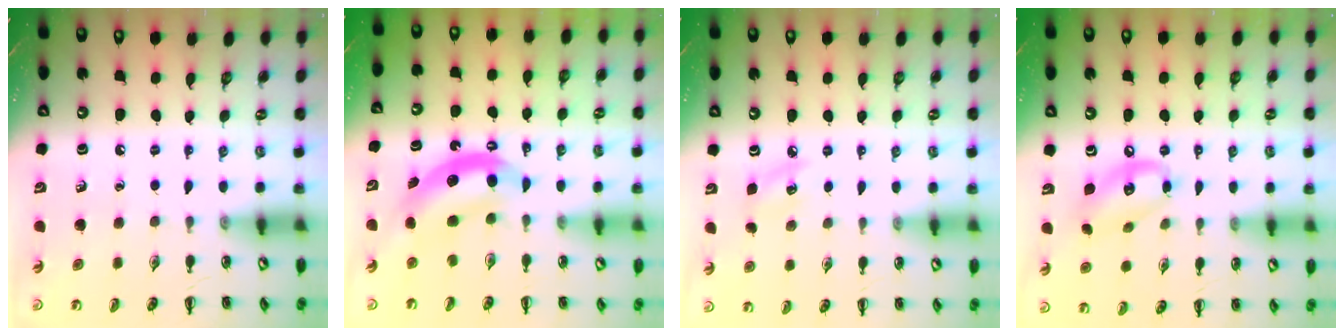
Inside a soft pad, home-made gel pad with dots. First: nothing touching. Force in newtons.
{"total": 6.8, "press": 6.7, "slide": 1.1}
{"total": 6.0, "press": 5.7, "slide": 1.6}
{"total": 12.6, "press": 12.3, "slide": 2.7}